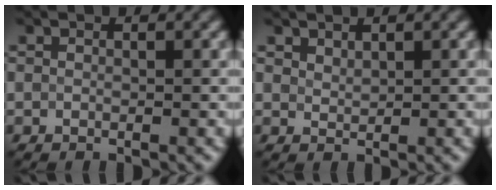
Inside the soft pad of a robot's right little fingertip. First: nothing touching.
{"total": 1.1, "force": [1.0, 0.4, 0.2], "torque": [-0.006, -0.002, 0.024]}